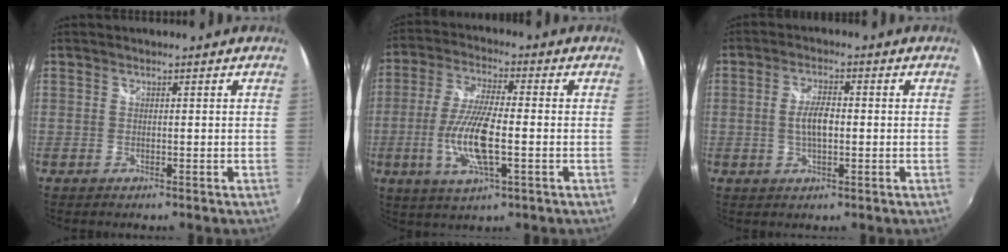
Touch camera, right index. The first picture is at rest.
{"total": 12.0, "force": [-2.6, 3.1, 11.3], "torque": [-0.230, -0.007, -0.052]}
{"total": 5.0, "force": [-0.3, 2.0, 4.6], "torque": [-0.089, 0.002, -0.004]}